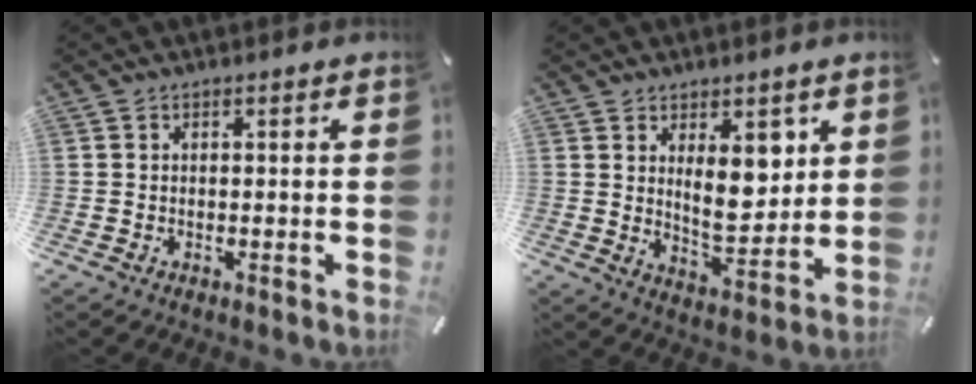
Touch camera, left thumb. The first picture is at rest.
{"total": 9.9, "force": [4.2, 5.6, 7.0], "torque": [-0.081, -0.026, 0.071]}